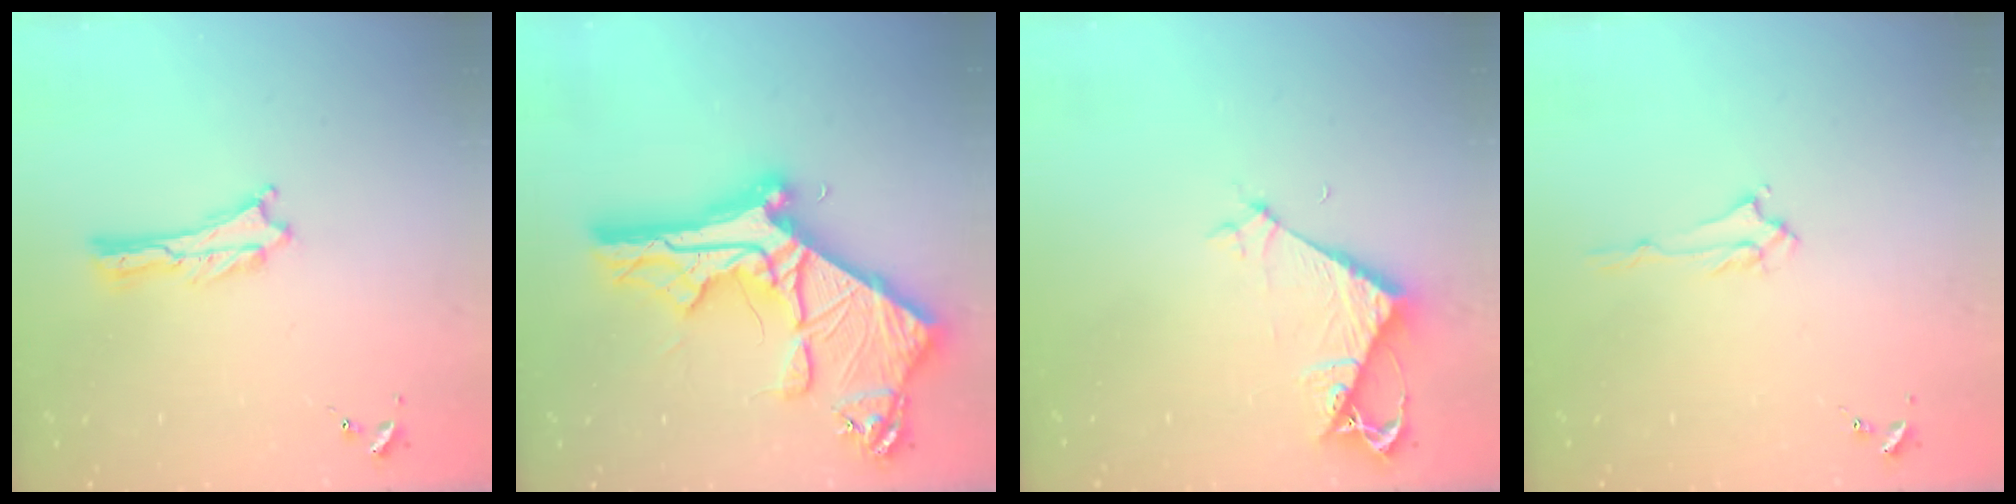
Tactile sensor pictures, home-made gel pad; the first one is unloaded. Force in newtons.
{"total": 16.9, "press": 16.8, "slide": 1.7}
{"total": 5.9, "press": 5.8, "slide": 0.5}
{"total": 1.4, "press": 1.4, "slide": 0.3}